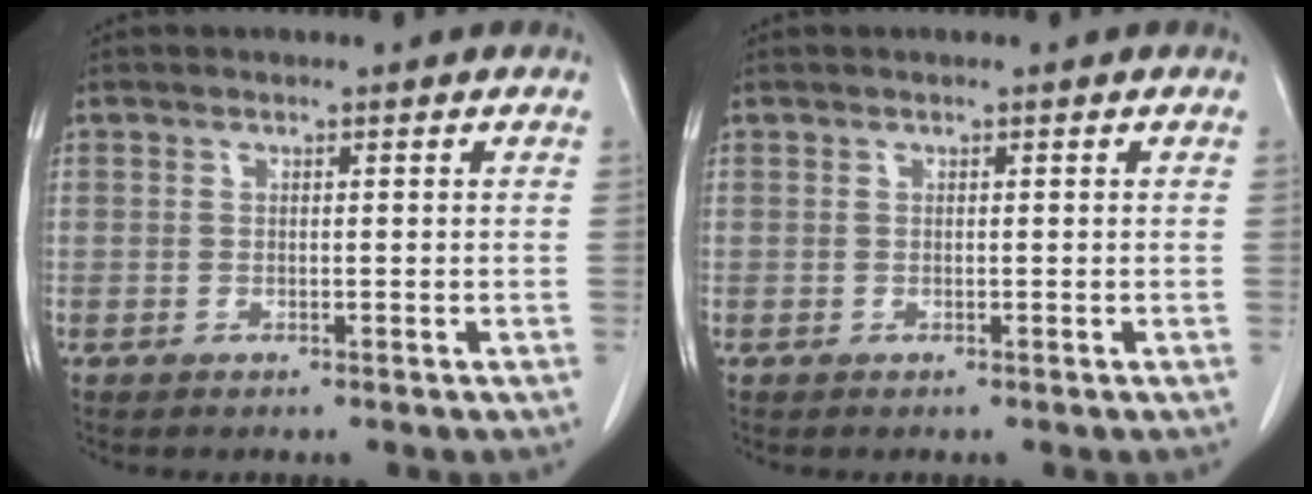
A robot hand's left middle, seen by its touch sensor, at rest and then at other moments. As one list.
[{"total": 0.0}]